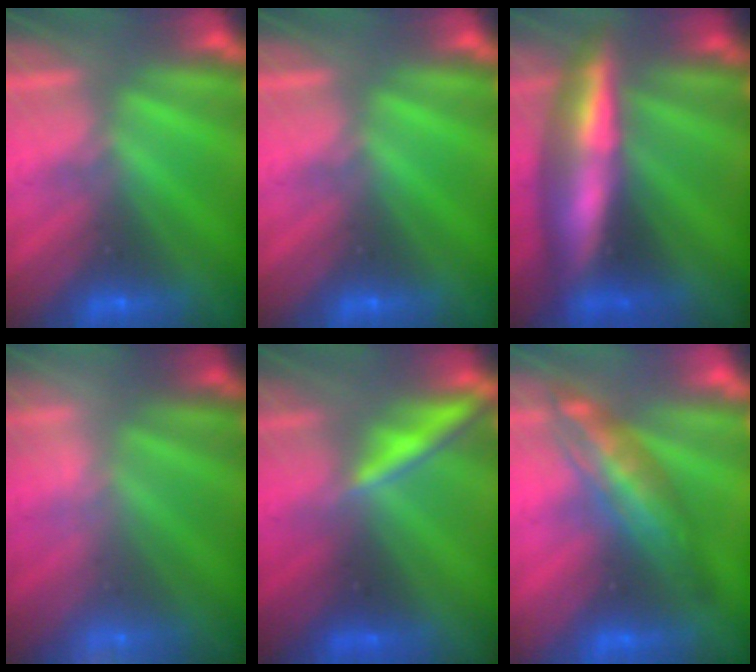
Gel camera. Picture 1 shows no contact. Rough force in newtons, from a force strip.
{"total": 0.0}
{"total": 8.1}
{"total": 2.1}
{"total": 1.6}
{"total": 2.9}